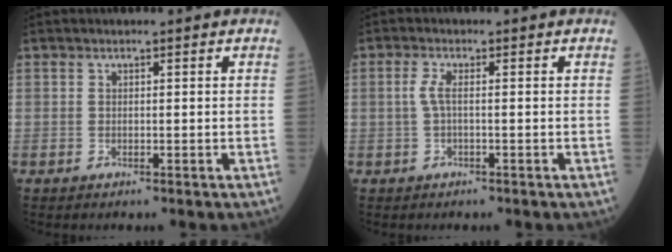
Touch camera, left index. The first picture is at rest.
{"total": 2.0, "force": [-0.1, 0.1, 2.0], "torque": [-0.048, 0.004, -0.002]}